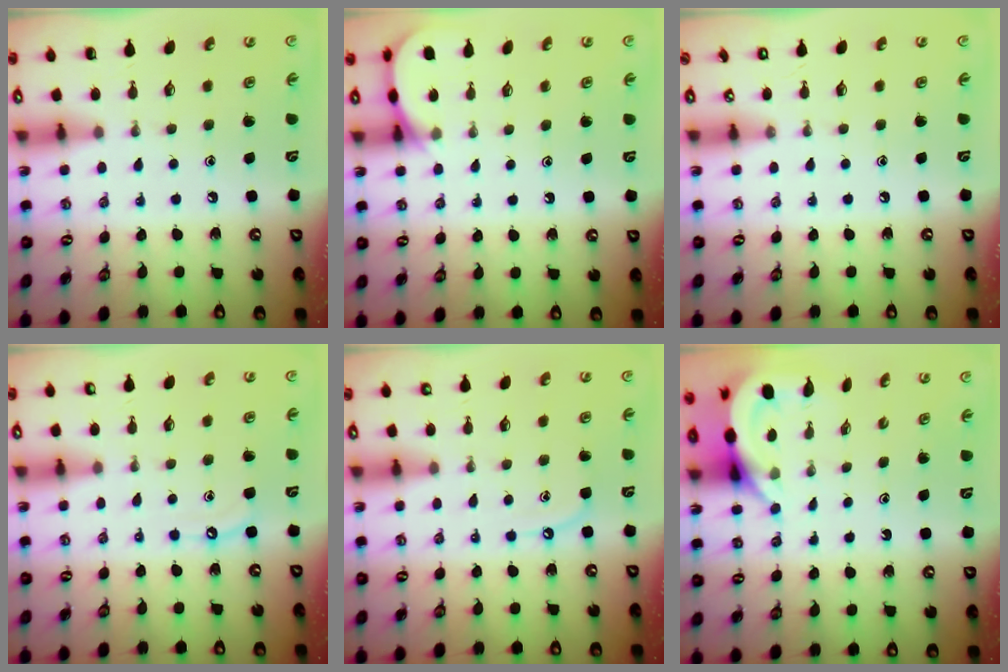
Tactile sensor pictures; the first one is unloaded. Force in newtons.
{"total": 4.8, "press": 4.7, "slide": 0.6}
{"total": 0.0}
{"total": 5.0, "press": 5.0, "slide": 0.3}
{"total": 5.2, "press": 5.2, "slide": 0.7}
{"total": 5.1, "press": 5.0, "slide": 0.5}